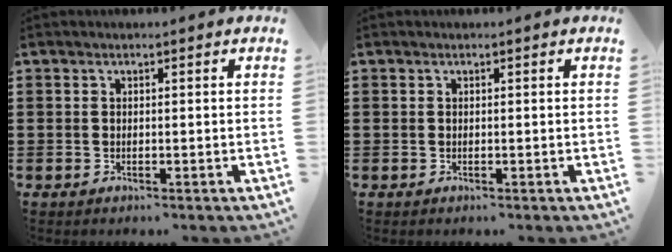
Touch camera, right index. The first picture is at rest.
{"total": 0.0}